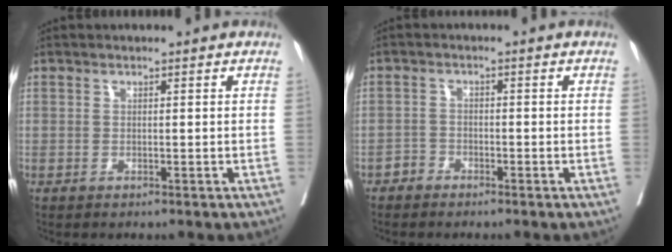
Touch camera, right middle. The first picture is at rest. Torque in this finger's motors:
{"motor_torque": [-0.02, 0.01, -0.01, 0.00]}